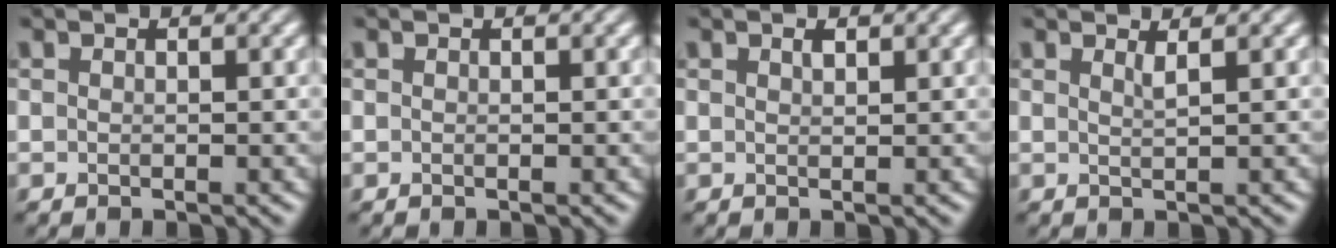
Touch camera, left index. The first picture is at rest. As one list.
[{"total": 0.0}, {"total": 0.7, "force": [0.5, 0.2, 0.5], "torque": [-0.009, -0.001, 0.010]}, {"total": 1.0, "force": [0.6, 0.2, 0.8], "torque": [-0.007, 0.000, 0.008]}]